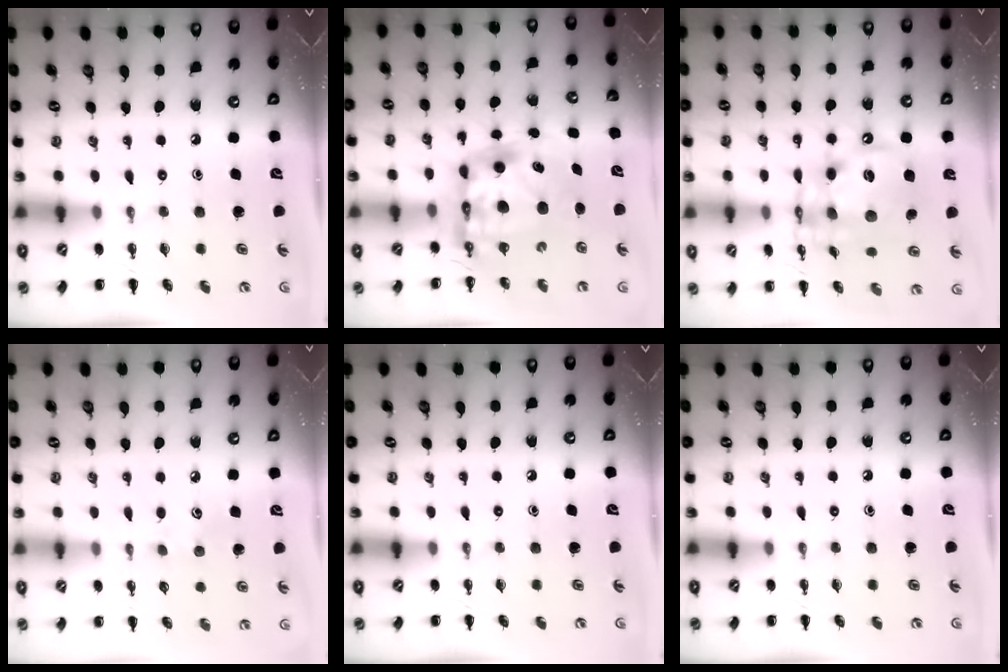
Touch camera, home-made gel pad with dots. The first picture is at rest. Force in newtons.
{"total": 11.7, "press": 11.3, "slide": 2.9}
{"total": 15.4, "press": 15.1, "slide": 3.1}
{"total": 3.0, "press": 2.9, "slide": 0.8}
{"total": 0.0}
{"total": 0.0}